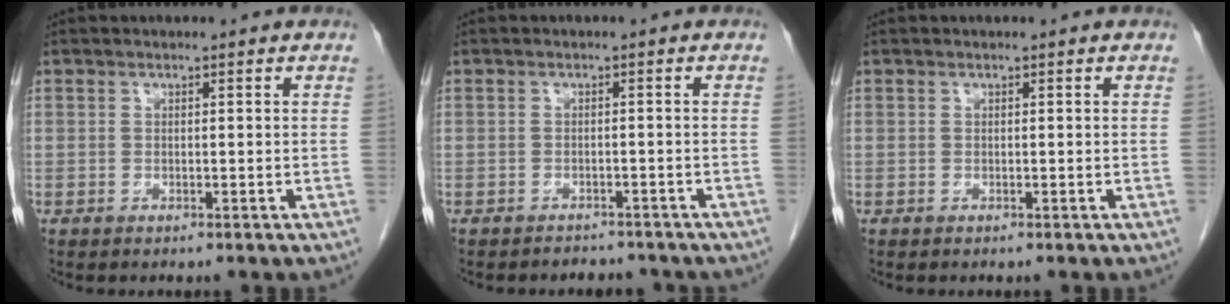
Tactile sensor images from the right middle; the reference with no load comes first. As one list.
[{"total": 4.6, "force": [-4.1, 1.9, 0.5], "torque": [-0.008, 0.003, -0.045]}, {"total": 0.0}]